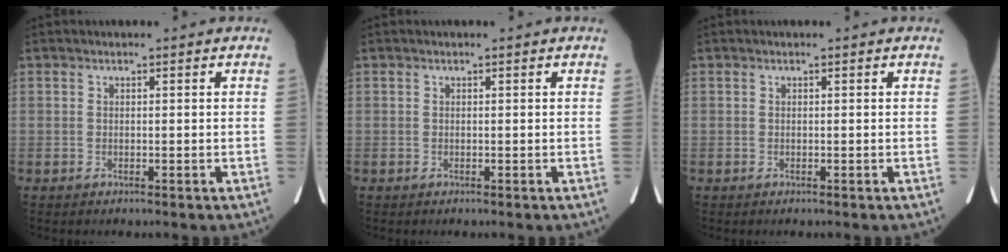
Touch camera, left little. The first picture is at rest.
{"total": 0.0}
{"total": 0.0}